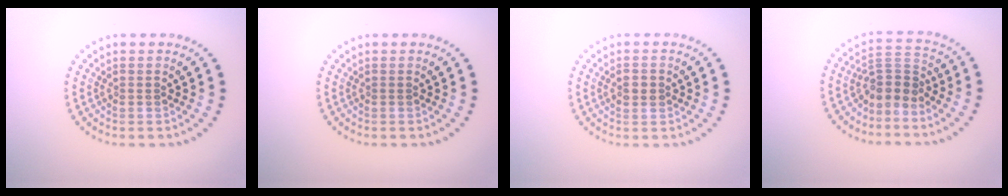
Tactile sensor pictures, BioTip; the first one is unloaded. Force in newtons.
{"total": 0.0}
{"total": 1.9, "press": 1.9, "slide": 0.1}
{"total": 2.9, "press": 2.1, "slide": 2.0}